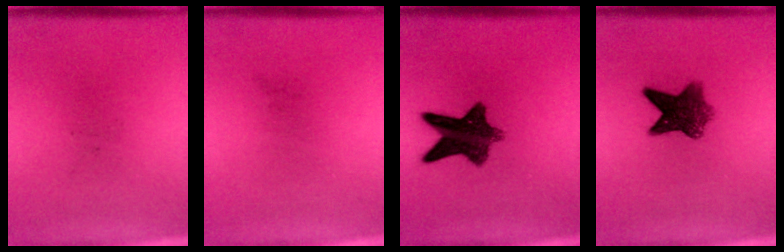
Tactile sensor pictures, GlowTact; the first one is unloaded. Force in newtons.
{"total": 0.0}
{"total": 10.2}
{"total": 7.3}